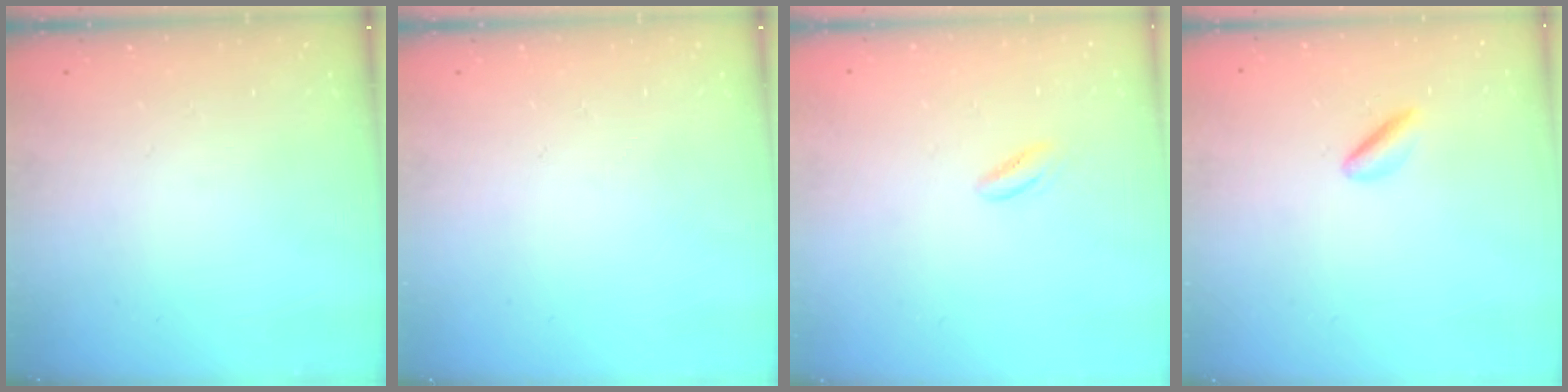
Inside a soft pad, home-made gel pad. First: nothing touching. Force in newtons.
{"total": 0.0}
{"total": 2.7, "press": 2.6, "slide": 0.8}
{"total": 3.1, "press": 2.8, "slide": 1.4}